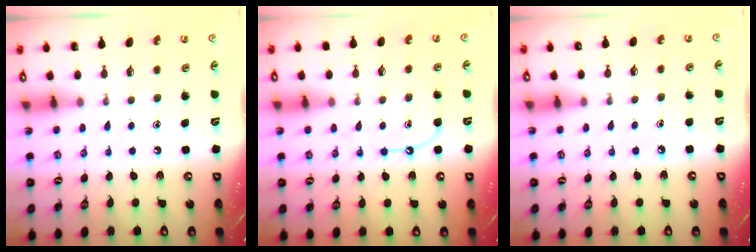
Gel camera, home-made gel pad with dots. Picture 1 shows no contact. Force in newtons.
{"total": 8.9, "press": 8.9, "slide": 0.6}
{"total": 3.3, "press": 3.2, "slide": 0.4}